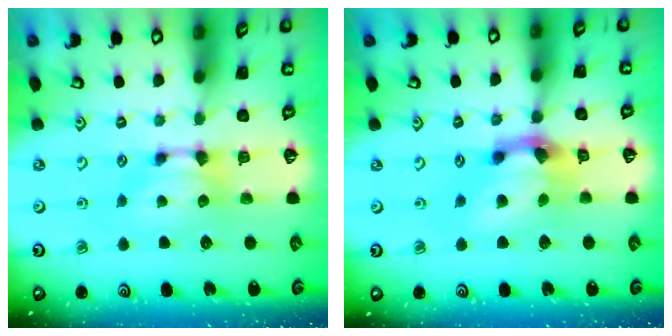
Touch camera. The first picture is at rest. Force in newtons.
{"total": 5.8, "press": 5.2, "slide": 2.5}